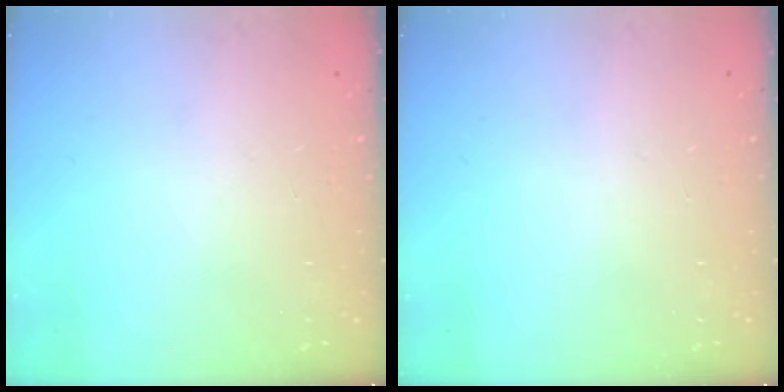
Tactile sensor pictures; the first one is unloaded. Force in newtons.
{"total": 0.0}